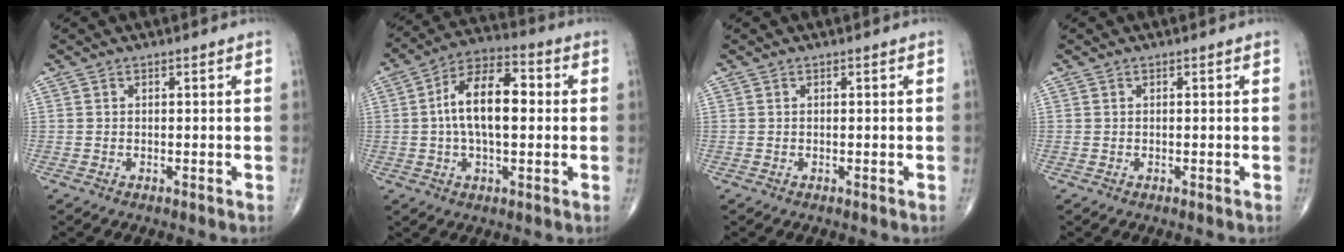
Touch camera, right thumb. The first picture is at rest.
{"total": 13.4, "force": [0.8, 6.5, 11.6], "torque": [-0.193, 0.025, 0.003]}
{"total": 0.0}
{"total": 0.0}